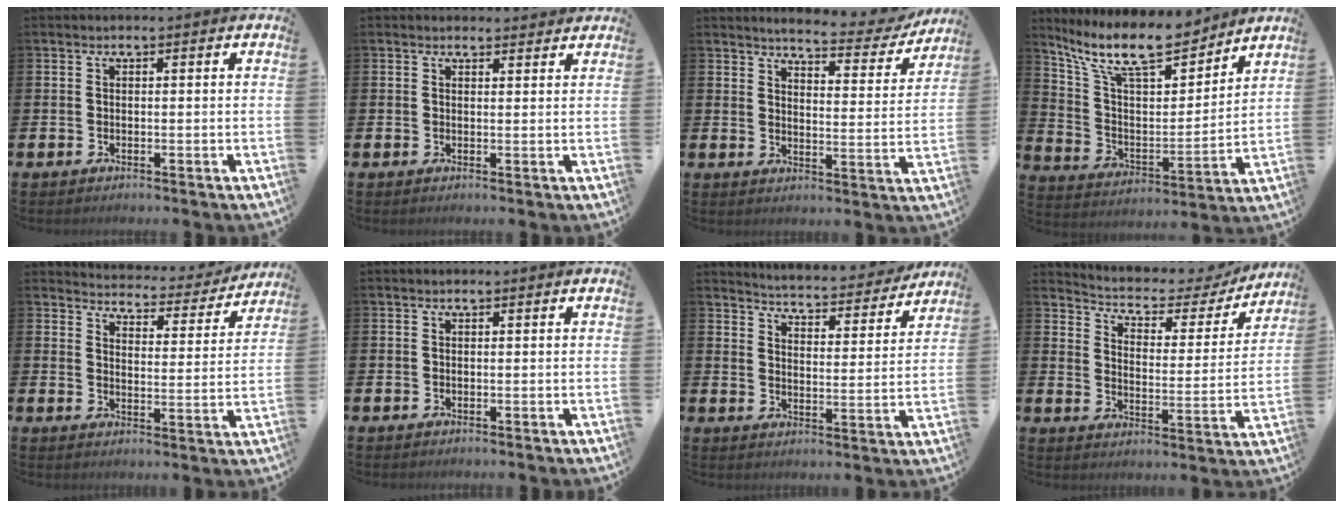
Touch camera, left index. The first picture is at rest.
{"total": 1.5, "force": [1.4, 0.5, 0.0], "torque": [0.006, -0.004, 0.024]}
{"total": 4.8, "force": [4.6, 0.8, 1.1], "torque": [-0.029, -0.036, 0.072]}
{"total": 13.0, "force": [11.0, 3.6, 5.9], "torque": [-0.146, -0.063, 0.195]}
{"total": 4.1, "force": [4.0, 0.8, 0.3], "torque": [-0.025, -0.038, 0.063]}
{"total": 0.0}
{"total": 4.9, "force": [4.8, 0.4, 0.5], "torque": [-0.027, -0.043, 0.078]}
{"total": 4.8, "force": [4.3, 2.0, 1.1], "torque": [-0.044, -0.037, 0.063]}